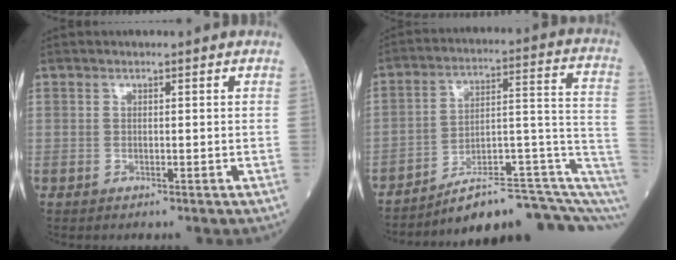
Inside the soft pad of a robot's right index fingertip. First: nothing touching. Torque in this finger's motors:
{"motor_torque": [0.55, -1.59, 0.19, 0.09]}